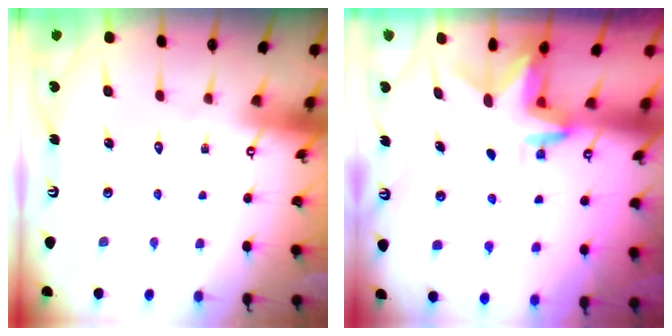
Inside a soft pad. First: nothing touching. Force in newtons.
{"total": 3.1, "press": 3.1, "slide": 0.2}